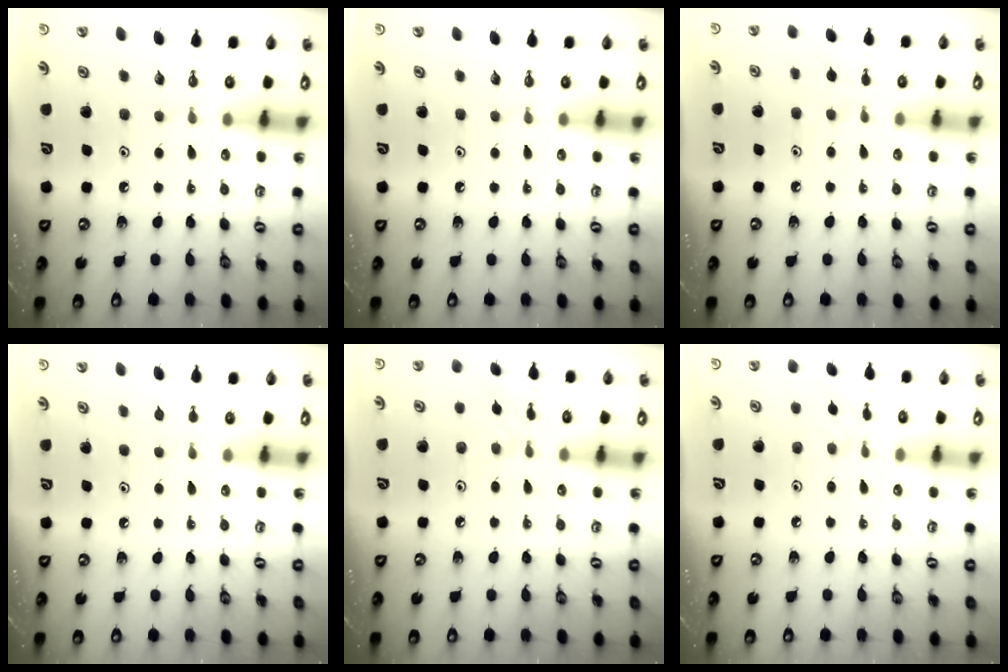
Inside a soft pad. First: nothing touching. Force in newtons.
{"total": 0.0}
{"total": 3.9, "press": 3.9, "slide": 0.7}
{"total": 0.6, "press": 0.6, "slide": 0.2}
{"total": 2.4, "press": 2.3, "slide": 0.5}
{"total": 1.6, "press": 1.5, "slide": 0.4}